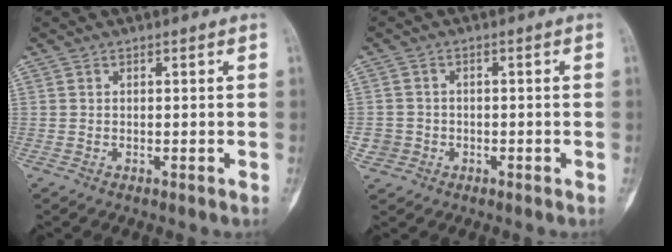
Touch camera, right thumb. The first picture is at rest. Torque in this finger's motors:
{"motor_torque": [1.07, -0.08, 0.51, -0.96, -0.03]}